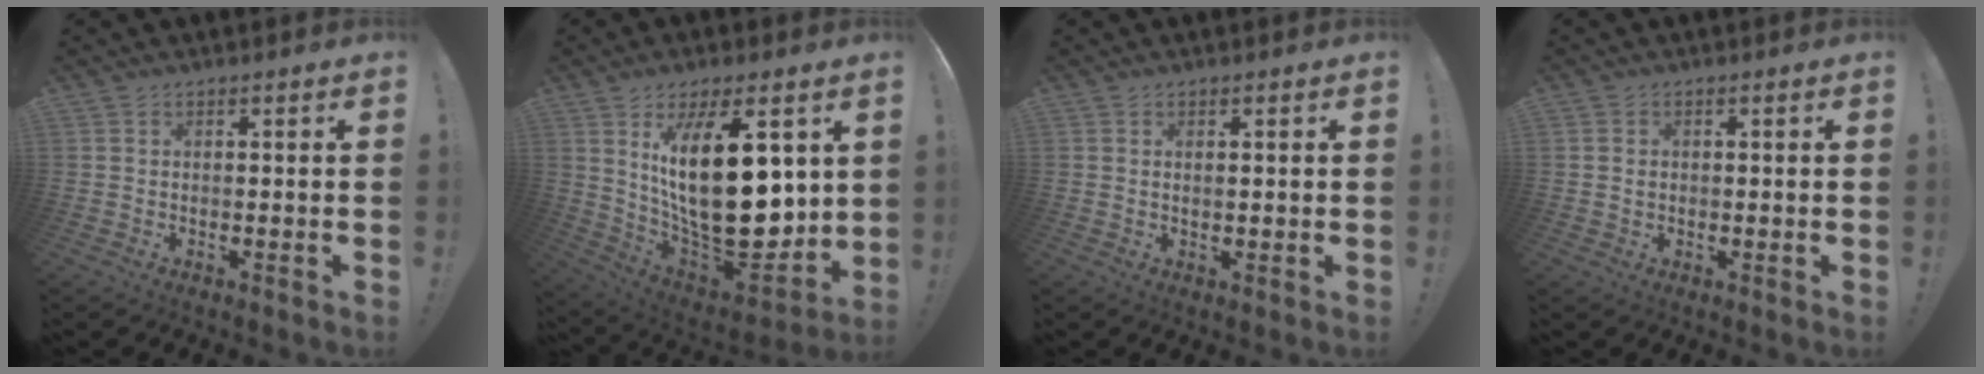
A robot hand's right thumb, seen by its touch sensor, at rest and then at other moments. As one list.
[{"total": 26.7, "force": [5.9, 11.2, 23.5], "torque": [-0.424, -0.051, 0.103]}, {"total": 1.2, "force": [0.4, 0.3, 1.0], "torque": [-0.015, -0.001, 0.007]}, {"total": 1.1, "force": [0.0, 1.0, 0.3], "torque": [-0.001, 0.001, -0.001]}]